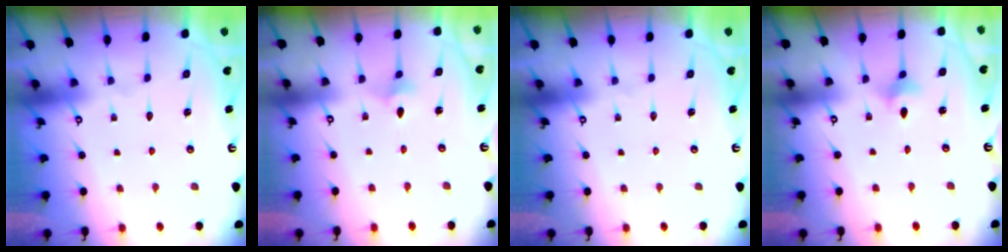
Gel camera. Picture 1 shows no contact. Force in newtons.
{"total": 2.7, "press": 2.6, "slide": 0.5}
{"total": 0.0}
{"total": 3.3, "press": 3.2, "slide": 0.6}